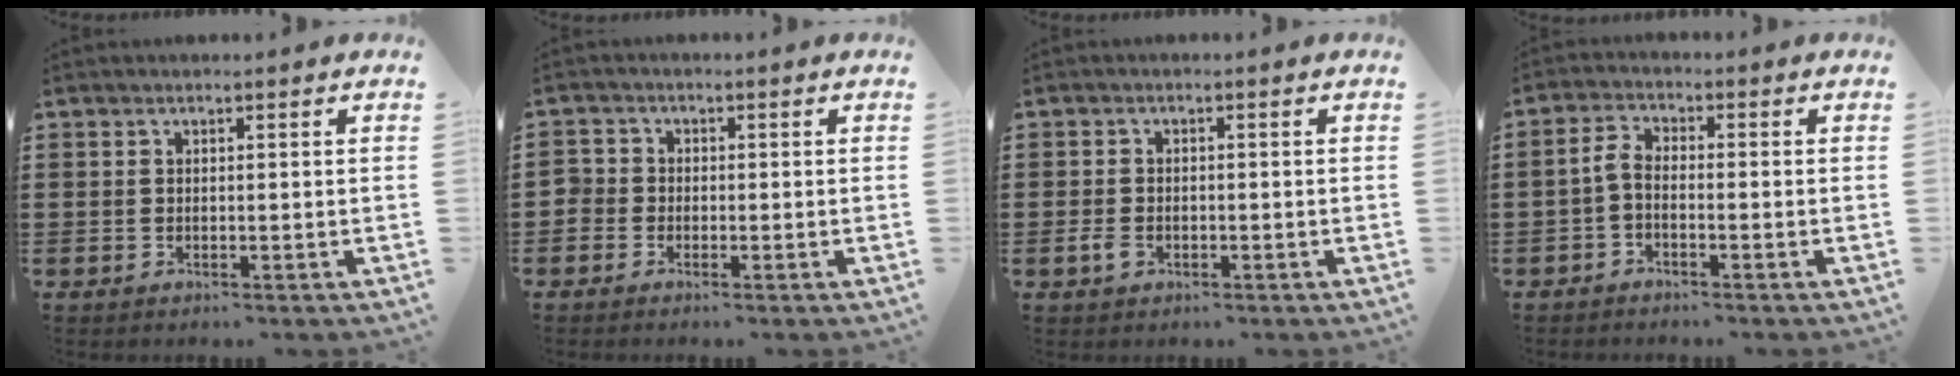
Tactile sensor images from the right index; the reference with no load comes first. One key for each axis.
{"total": 2.0, "fx": -0.9, "fy": 1.7, "fz": 0.2, "tx": -0.012, "ty": 0.006, "tz": -0.023}
{"total": 2.0, "fx": -0.9, "fy": 1.3, "fz": 1.2, "tx": -0.031, "ty": -0.002, "tz": -0.019}
{"total": 2.6, "fx": -1.2, "fy": 1.0, "fz": 2.1, "tx": -0.055, "ty": 0.002, "tz": -0.030}